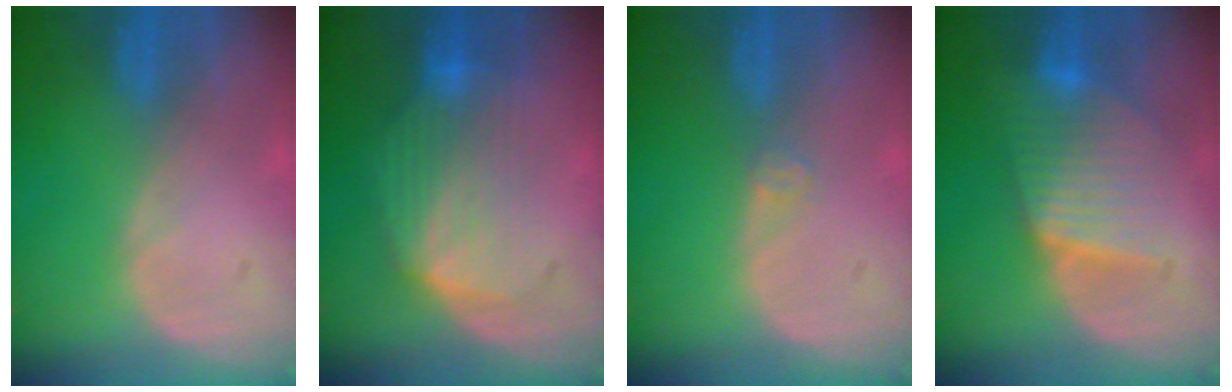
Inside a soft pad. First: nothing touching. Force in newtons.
{"total": 7.5, "press": 7.3, "slide": 1.7}
{"total": 1.3, "press": 1.1, "slide": 0.7}
{"total": 7.4, "press": 7.4, "slide": 0.2}